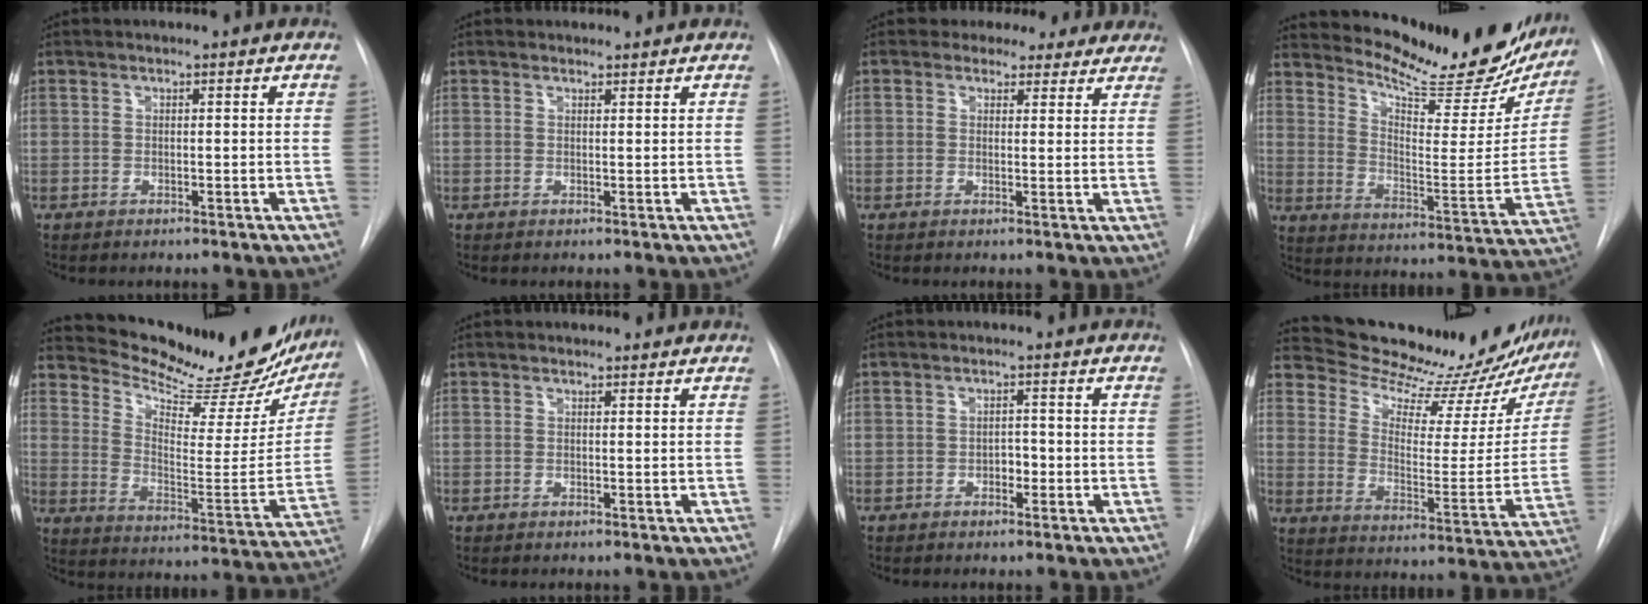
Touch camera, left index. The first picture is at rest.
{"total": 0.6, "force": [0.6, 0.2, -0.1], "torque": [-0.003, 0.002, 0.008]}
{"total": 8.7, "force": [7.5, 4.3, 0.8], "torque": [0.022, 0.012, 0.066]}
{"total": 23.8, "force": [21.2, 5.3, 9.6], "torque": [-0.139, -0.067, 0.278]}
{"total": 26.5, "force": [23.5, 6.2, 10.6], "torque": [-0.159, -0.070, 0.306]}
{"total": 0.0}
{"total": 1.9, "force": [-0.8, 1.2, 1.3], "torque": [-0.012, 0.007, -0.014]}
{"total": 24.4, "force": [23.2, 4.4, 6.2], "torque": [-0.089, -0.086, 0.303]}